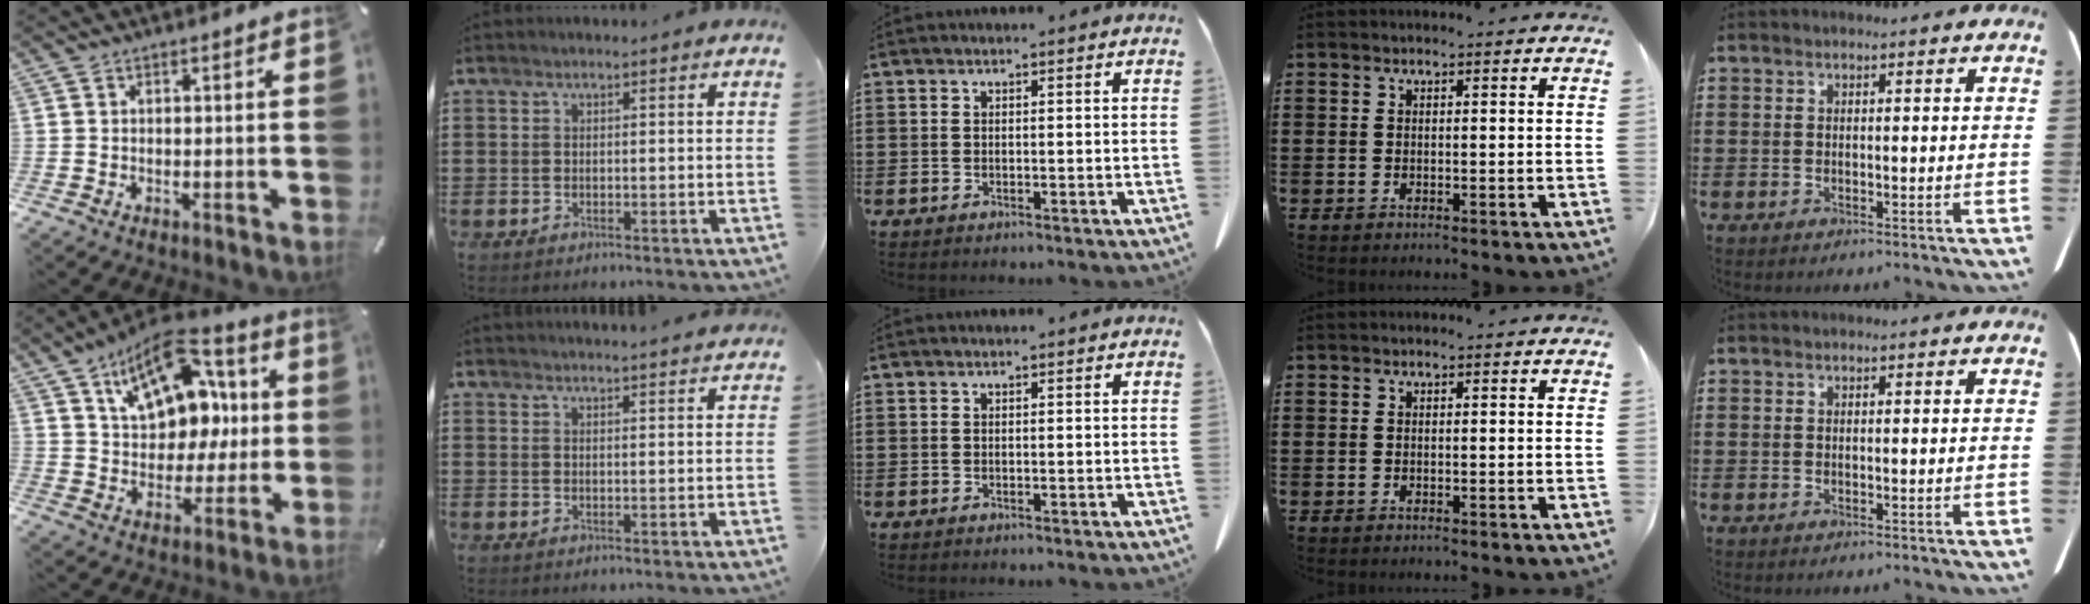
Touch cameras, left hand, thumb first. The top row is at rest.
{"thumb": {"total": 16.8, "force": [7.8, 11.5, 9.4], "torque": [-0.148, -0.042, 0.143]}, "index": {"total": 2.1, "force": [2.0, -0.4, 0.0], "torque": [-0.005, -0.005, 0.039]}}